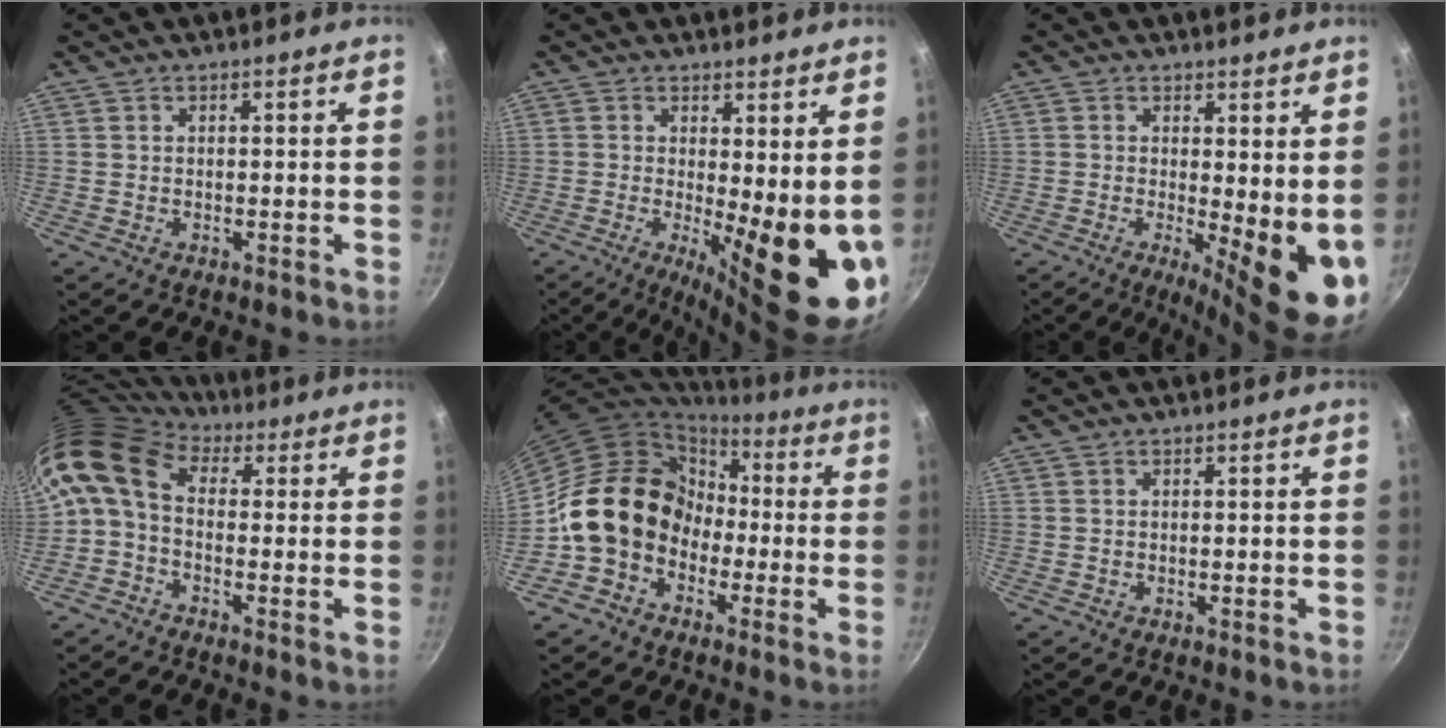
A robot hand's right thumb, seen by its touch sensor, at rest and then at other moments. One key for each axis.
{"total": 14.7, "fx": 0.0, "fy": 4.6, "fz": 13.9, "tx": -0.162, "ty": -0.033, "tz": 0.007}
{"total": 11.6, "fx": -0.4, "fy": 3.6, "fz": 11.1, "tx": -0.125, "ty": -0.020, "tz": 0.001}
{"total": 9.4, "fx": 1.0, "fy": 6.2, "fz": 6.9, "tx": -0.131, "ty": 0.027, "tz": -0.003}
{"total": 15.5, "fx": -2.5, "fy": 13.1, "fz": 8.0, "tx": -0.094, "ty": 0.051, "tz": -0.050}
{"total": 0.0}